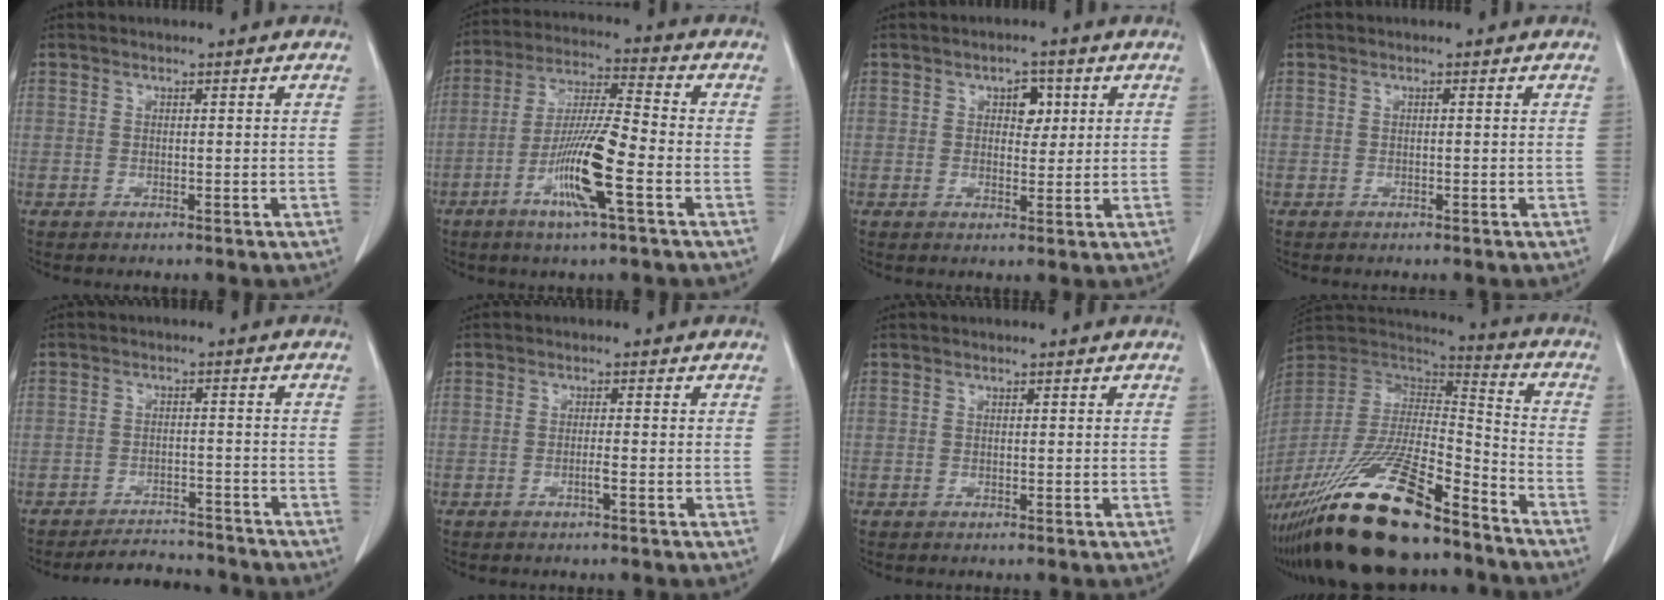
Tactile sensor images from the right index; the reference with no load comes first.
{"total": 12.1, "force": [-4.6, 0.5, 11.2], "torque": [-0.218, -0.008, -0.089]}
{"total": 3.6, "force": [1.3, 2.1, 2.5], "torque": [-0.032, 0.007, 0.018]}
{"total": 0.0}
{"total": 6.2, "force": [-5.9, 1.9, 0.1], "torque": [0.008, 0.009, -0.088]}
{"total": 1.2, "force": [-0.6, -0.2, 1.0], "torque": [-0.022, 0.000, -0.011]}
{"total": 0.0}
{"total": 28.4, "force": [-20.8, 5.6, 18.5], "torque": [-0.375, -0.044, -0.362]}